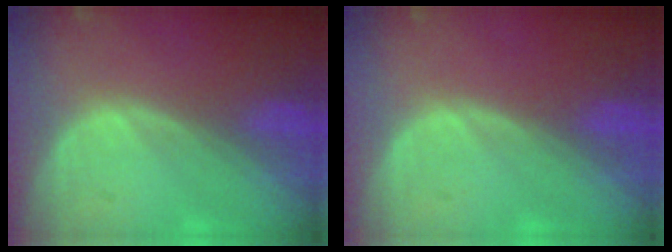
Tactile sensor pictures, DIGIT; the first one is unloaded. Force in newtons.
{"total": 0.0}